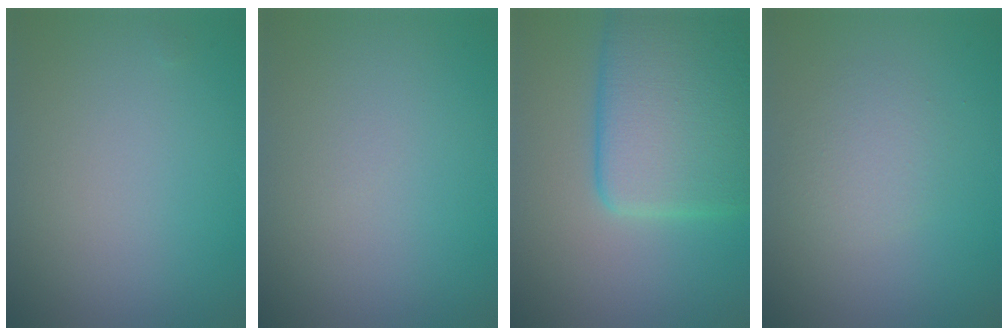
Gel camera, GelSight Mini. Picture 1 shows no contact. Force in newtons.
{"total": 0.0}
{"total": 9.1, "press": 9.0, "slide": 0.4}
{"total": 2.0, "press": 2.0, "slide": 0.2}